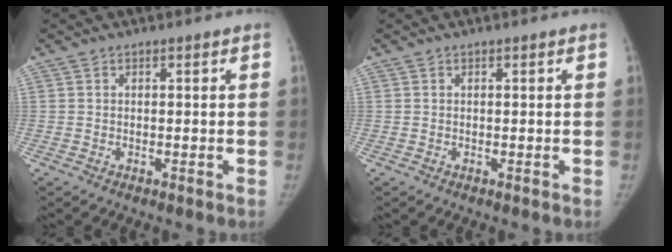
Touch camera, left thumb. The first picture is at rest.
{"total": 0.0}